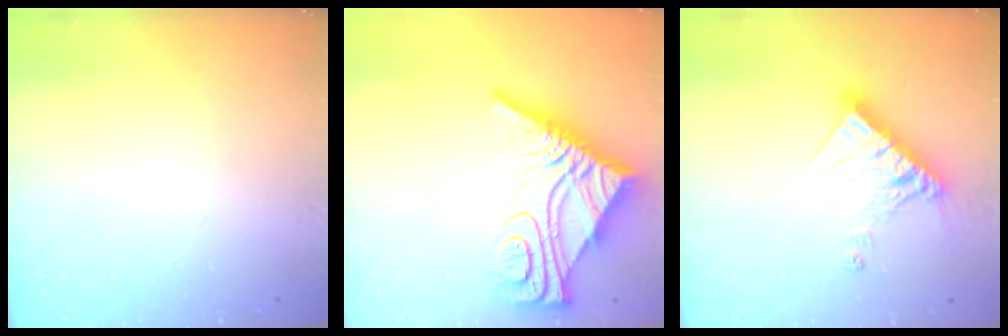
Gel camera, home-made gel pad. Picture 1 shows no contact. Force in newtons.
{"total": 18.8, "press": 18.7, "slide": 1.5}
{"total": 12.7, "press": 12.6, "slide": 1.6}